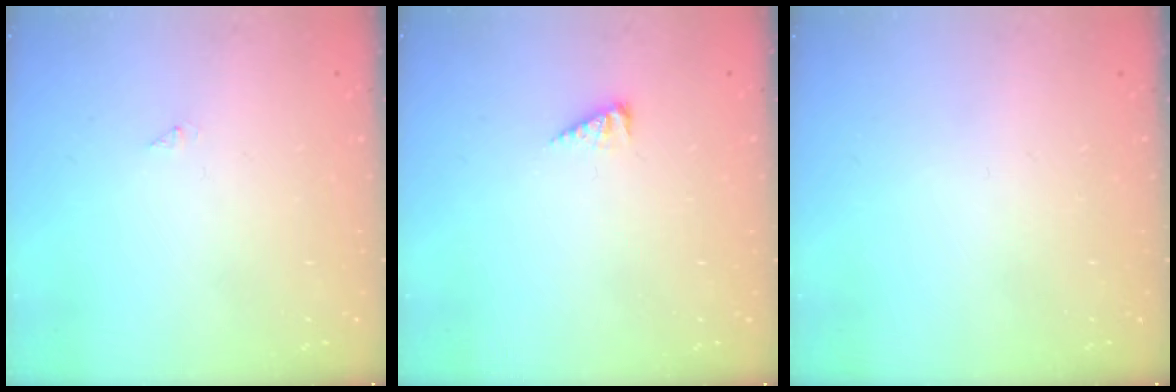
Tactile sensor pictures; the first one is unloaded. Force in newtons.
{"total": 3.0, "press": 2.9, "slide": 0.4}
{"total": 0.0}